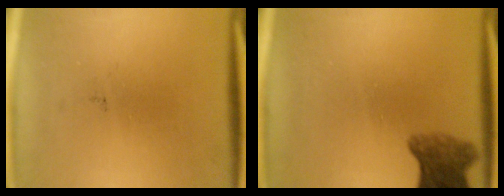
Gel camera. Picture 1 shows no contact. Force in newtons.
{"total": 5.7}